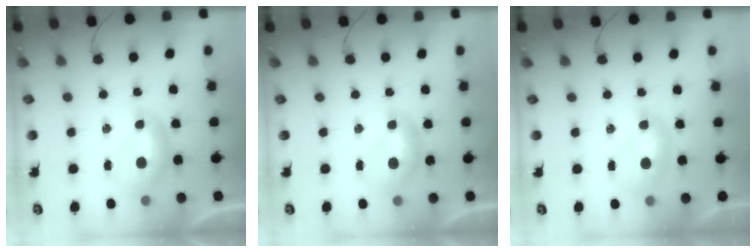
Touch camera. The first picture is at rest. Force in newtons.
{"total": 0.0}
{"total": 1.6, "press": 1.6, "slide": 0.2}